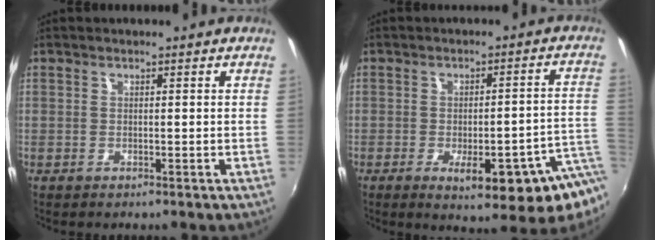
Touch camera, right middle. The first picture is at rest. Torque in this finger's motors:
{"motor_torque": [1.10, -1.04, 0.31, 0.07]}